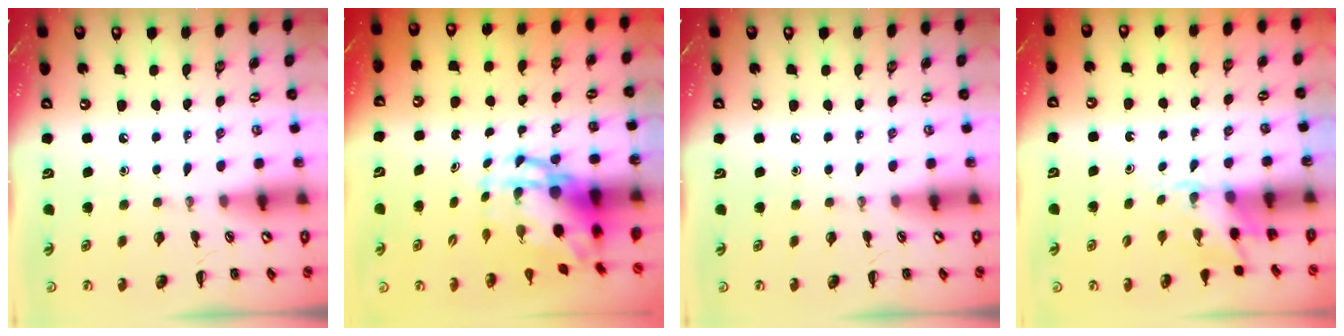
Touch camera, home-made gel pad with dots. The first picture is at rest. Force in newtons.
{"total": 7.7, "press": 7.4, "slide": 2.1}
{"total": 0.0}
{"total": 2.8, "press": 2.6, "slide": 1.0}